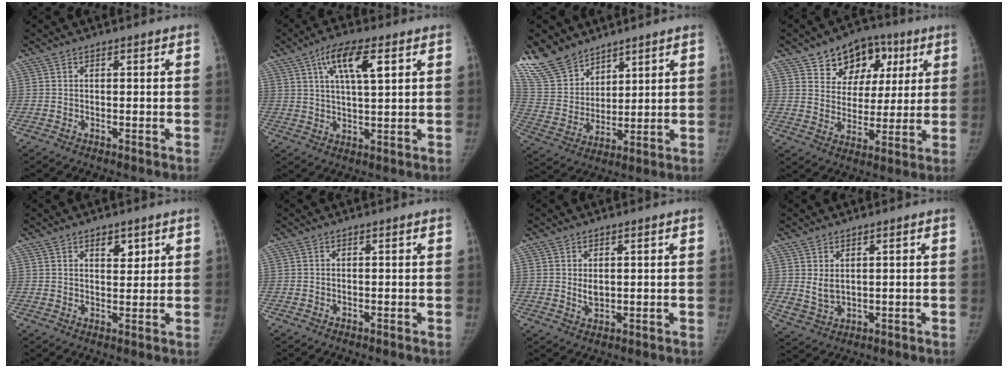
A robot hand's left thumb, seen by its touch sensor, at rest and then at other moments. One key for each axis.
{"total": 9.2, "fx": 4.0, "fy": 2.7, "fz": 7.8, "tx": -0.135, "ty": -0.006, "tz": 0.070}
{"total": 12.6, "fx": 10.2, "fy": 6.7, "fz": 3.2, "tx": -0.045, "ty": -0.046, "tz": 0.218}
{"total": 13.0, "fx": 6.7, "fy": 9.7, "fz": 5.5, "tx": -0.034, "ty": -0.014, "tz": 0.106}
{"total": 3.3, "fx": 2.0, "fy": 1.9, "fz": 1.9, "tx": -0.009, "ty": -0.014, "tz": 0.032}
{"total": 0.0}
{"total": 2.1, "fx": 0.5, "fy": 1.3, "fz": 1.6, "tx": -0.020, "ty": -0.008, "tz": 0.014}
{"total": 3.6, "fx": 1.1, "fy": 2.3, "fz": 2.4, "tx": -0.043, "ty": -0.014, "tz": 0.035}